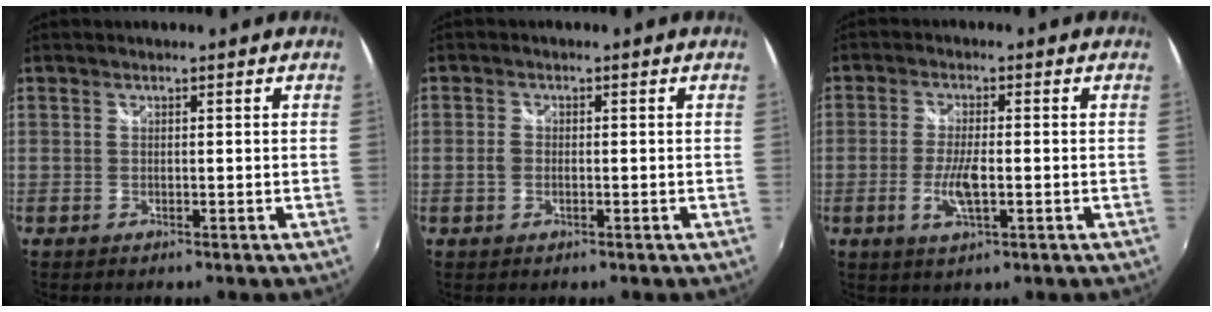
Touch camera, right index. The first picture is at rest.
{"total": 1.6, "force": [-0.3, 1.2, 1.0], "torque": [-0.023, -0.001, -0.006]}
{"total": 5.5, "force": [-1.4, 1.5, 5.1], "torque": [-0.106, -0.009, -0.025]}